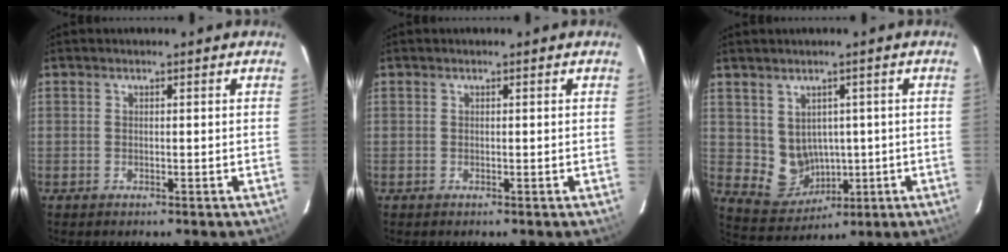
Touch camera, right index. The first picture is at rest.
{"total": 0.0}
{"total": 7.2, "force": [0.5, 6.7, 2.8], "torque": [-0.063, 0.000, 0.038]}